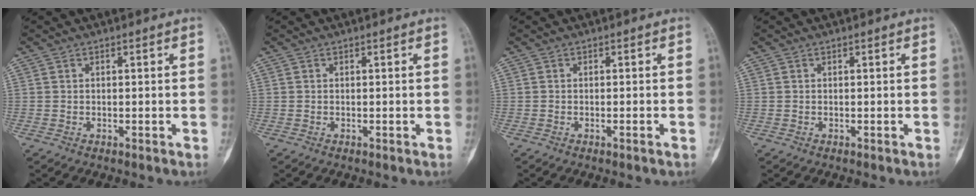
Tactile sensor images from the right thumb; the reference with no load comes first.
{"total": 0.0}
{"total": 0.7, "force": [-0.4, 0.0, 0.5], "torque": [-0.014, 0.000, -0.004]}
{"total": 0.0}